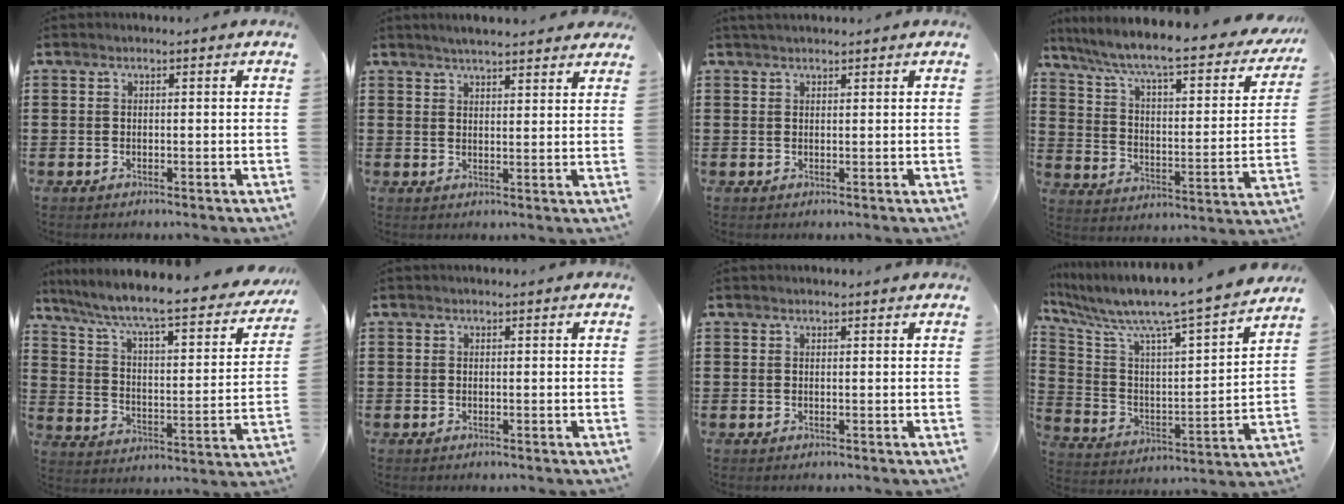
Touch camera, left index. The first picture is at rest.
{"total": 3.5, "force": [3.3, 0.1, 0.9], "torque": [-0.027, -0.005, 0.060]}
{"total": 1.3, "force": [1.2, 0.2, 0.4], "torque": [-0.010, 0.002, 0.023]}
{"total": 7.5, "force": [5.9, 0.5, 4.7], "torque": [-0.114, -0.050, 0.091]}
{"total": 7.1, "force": [5.6, 0.5, 4.4], "torque": [-0.108, -0.052, 0.084]}
{"total": 0.0}
{"total": 0.7, "force": [0.7, 0.0, 0.2], "torque": [-0.006, -0.001, 0.015]}
{"total": 8.8, "force": [7.6, -0.3, 4.4], "torque": [-0.119, -0.072, 0.117]}